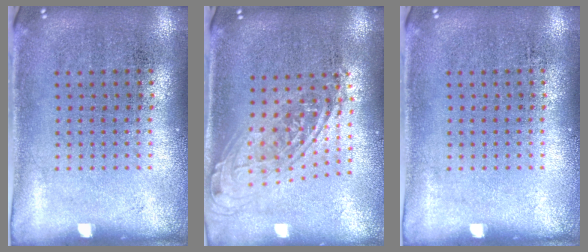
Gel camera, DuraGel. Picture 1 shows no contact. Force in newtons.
{"total": 1.9, "press": 1.4, "slide": 1.2}
{"total": 0.0}